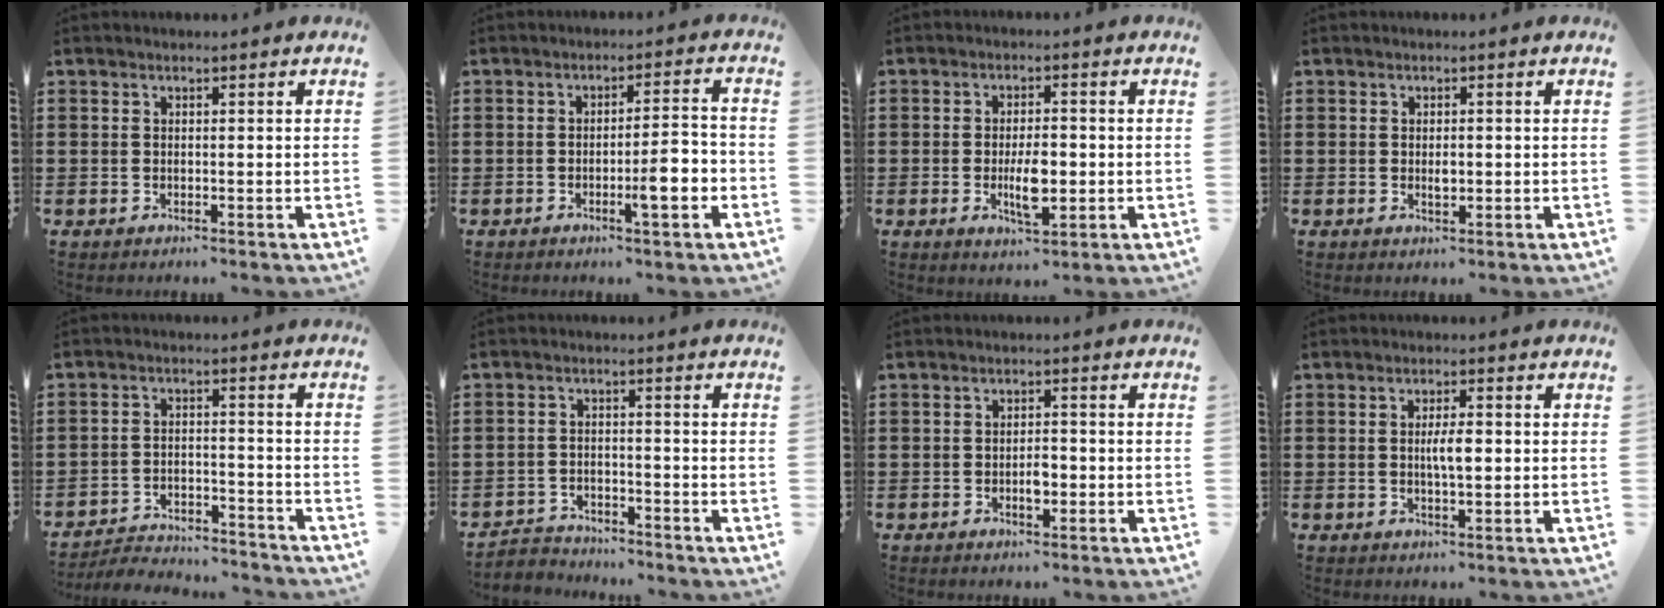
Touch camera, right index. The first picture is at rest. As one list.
[{"total": 5.8, "force": [-2.1, 0.9, 5.3], "torque": [-0.077, -0.004, -0.037]}, {"total": 5.7, "force": [-1.0, 2.2, 5.2], "torque": [-0.104, -0.001, -0.021]}, {"total": 1.4, "force": [-0.1, 0.7, 1.3], "torque": [-0.025, 0.001, -0.002]}, {"total": 4.3, "force": [-4.2, 0.6, 0.6], "torque": [-0.020, 0.004, -0.091]}, {"total": 2.9, "force": [-2.8, 0.6, -0.3], "torque": [-0.004, 0.001, -0.063]}, {"total": 2.5, "force": [-0.8, 1.2, 2.0], "torque": [-0.038, 0.002, -0.013]}, {"total": 3.6, "force": [0.1, 1.0, 3.4], "torque": [-0.064, 0.001, -0.001]}]